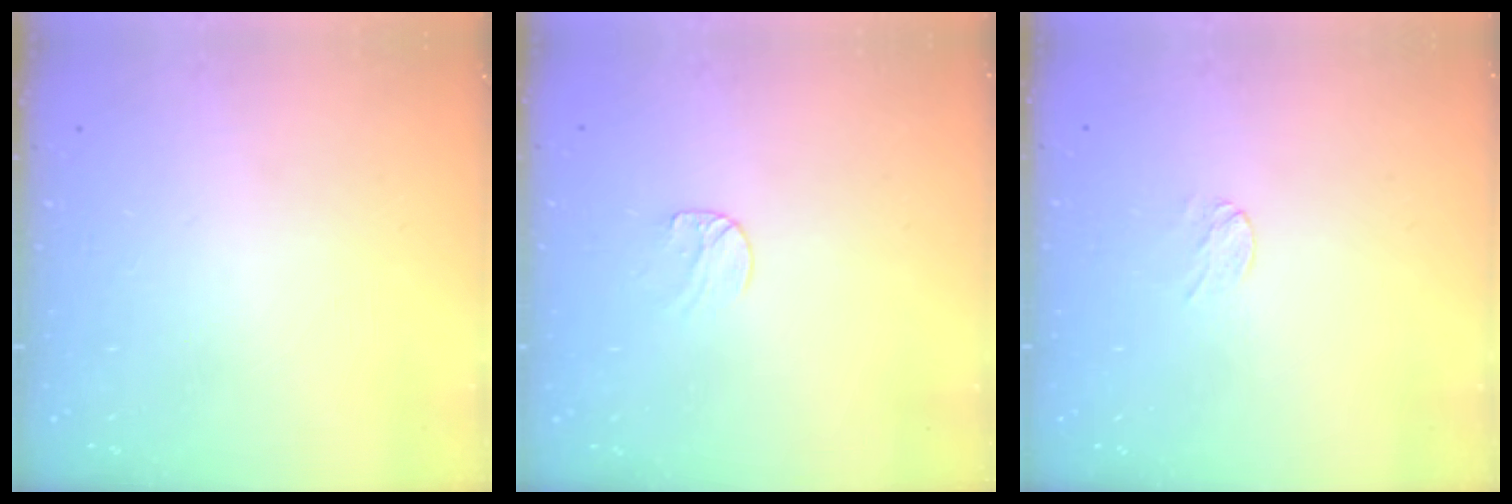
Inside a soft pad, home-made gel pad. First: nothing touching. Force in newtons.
{"total": 5.1, "press": 5.1, "slide": 0.5}
{"total": 3.0, "press": 3.0, "slide": 0.2}